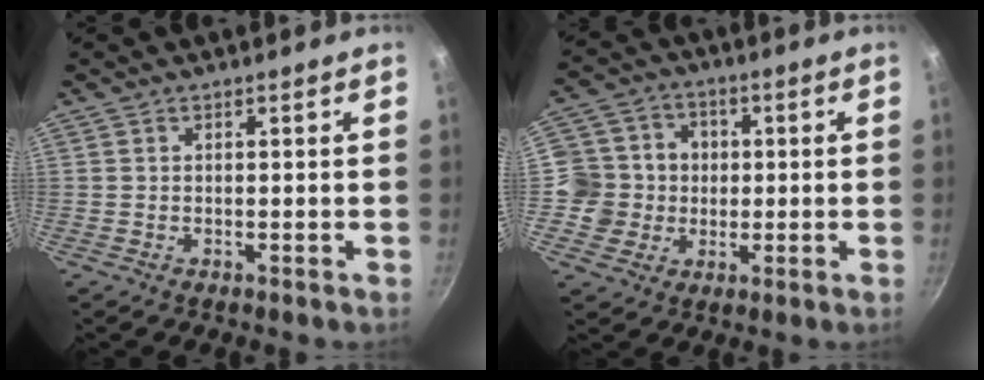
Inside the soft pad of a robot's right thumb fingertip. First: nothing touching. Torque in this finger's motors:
{"motor_torque": [0.57, 0.54, 0.65, -0.01, 0.02]}